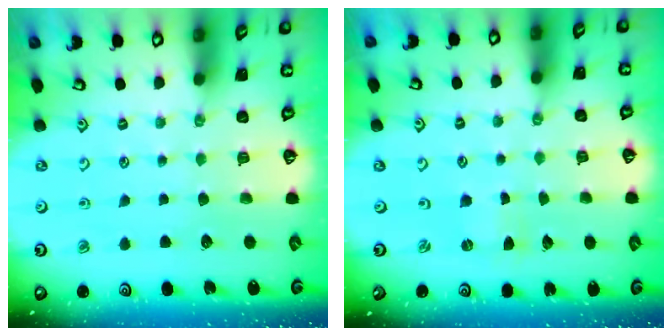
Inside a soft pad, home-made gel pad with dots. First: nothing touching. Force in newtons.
{"total": 0.0}